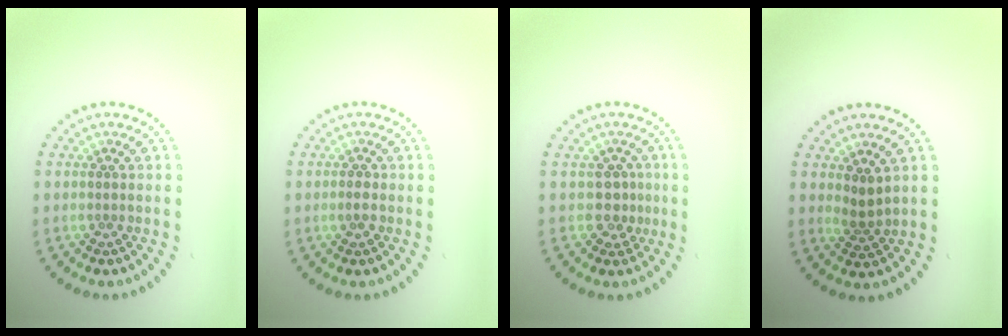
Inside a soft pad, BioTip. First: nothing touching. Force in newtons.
{"total": 1.1, "press": 1.0, "slide": 0.4}
{"total": 2.1, "press": 1.5, "slide": 1.4}
{"total": 1.6, "press": 1.2, "slide": 1.0}